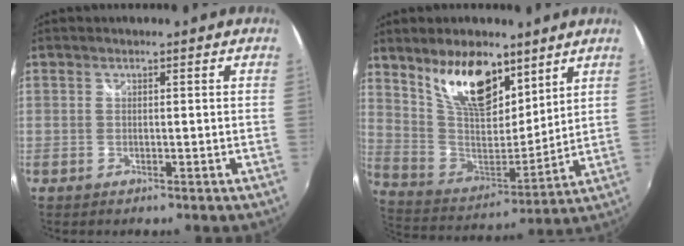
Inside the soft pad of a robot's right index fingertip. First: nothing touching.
{"total": 17.0, "force": [10.6, 8.0, 10.6], "torque": [-0.195, -0.004, 0.203]}